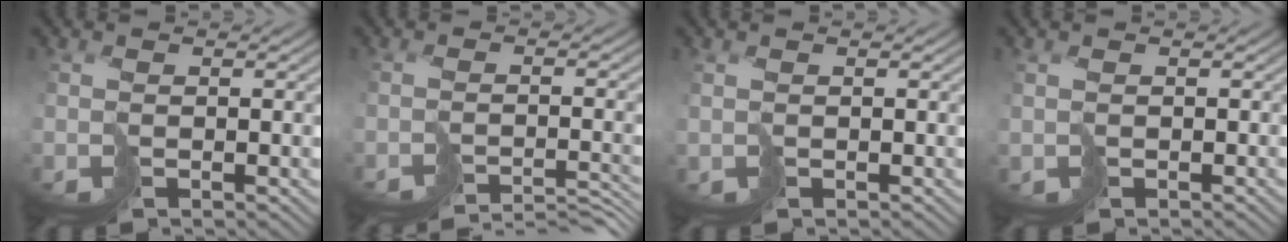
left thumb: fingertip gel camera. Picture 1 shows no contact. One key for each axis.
{"total": 6.1, "fx": -5.8, "fy": 0.4, "fz": 1.8, "tx": -0.024, "ty": 0.000, "tz": -0.084}
{"total": 0.8, "fx": 0.2, "fy": 0.7, "fz": 0.0, "tx": -0.007, "ty": -0.003, "tz": 0.007}
{"total": 1.3, "fx": 0.1, "fy": 1.3, "fz": 0.1, "tx": -0.006, "ty": -0.008, "tz": 0.002}